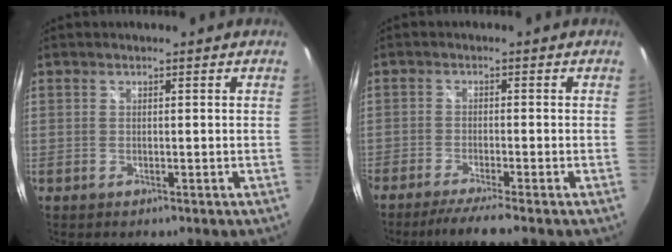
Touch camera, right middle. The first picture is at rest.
{"total": 5.4, "force": [-4.5, -0.8, 2.9], "torque": [-0.064, -0.010, -0.077]}